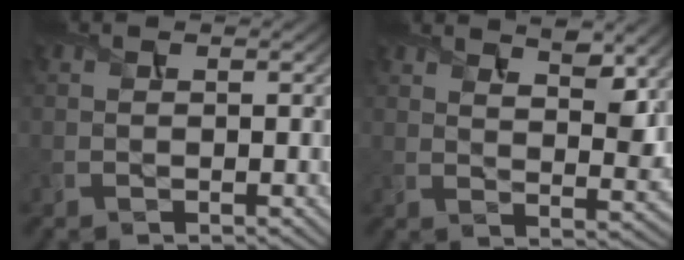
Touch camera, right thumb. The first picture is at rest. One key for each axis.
{"total": 6.5, "fx": 4.5, "fy": 2.2, "fz": 4.1, "tx": -0.074, "ty": -0.011, "tz": 0.078}